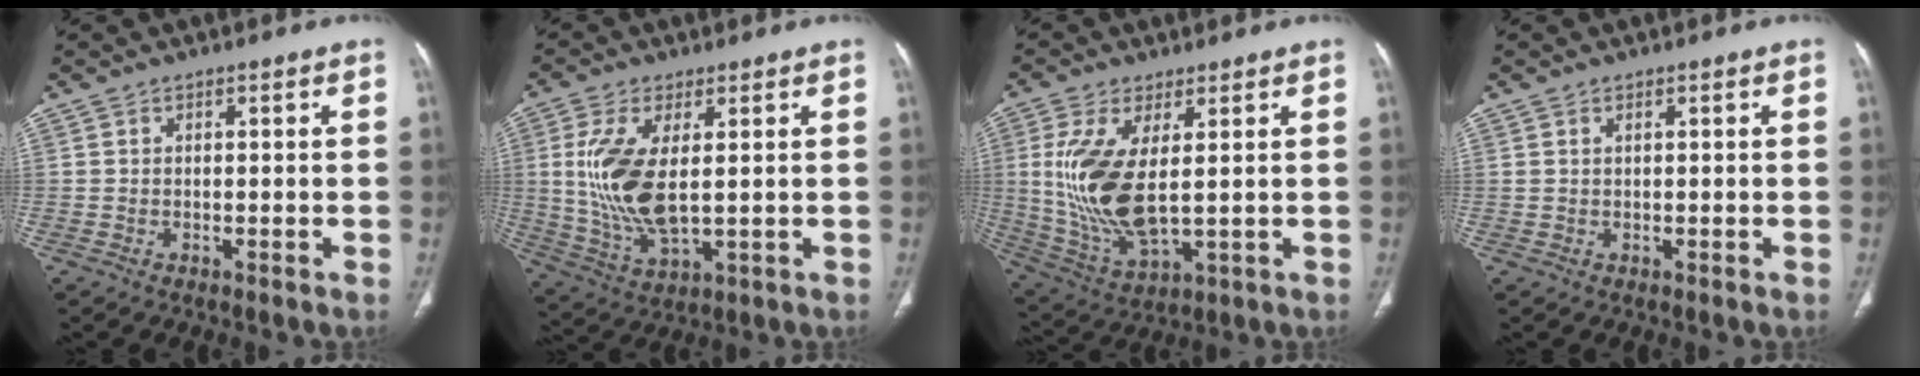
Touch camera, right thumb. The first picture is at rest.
{"total": 12.8, "force": [1.6, 5.6, 11.5], "torque": [-0.248, -0.017, 0.043]}
{"total": 14.4, "force": [1.8, 6.0, 12.9], "torque": [-0.281, -0.021, 0.051]}
{"total": 0.5, "force": [0.3, 0.2, 0.4], "torque": [-0.014, 0.008, 0.008]}